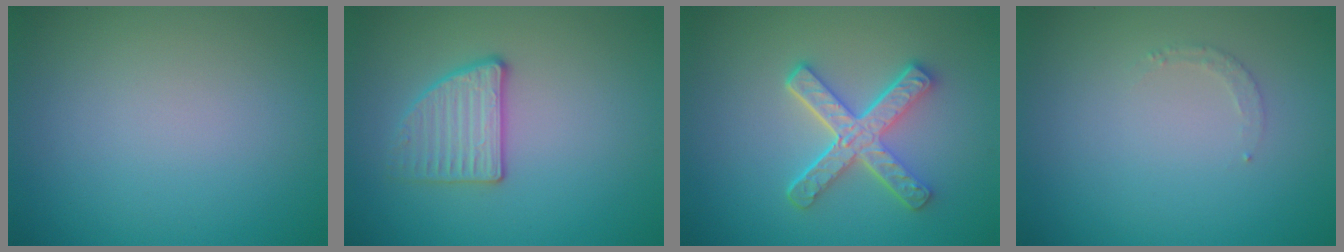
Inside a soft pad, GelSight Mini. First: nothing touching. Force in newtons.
{"total": 2.7, "press": 2.6, "slide": 0.8}
{"total": 4.8, "press": 3.7, "slide": 3.0}
{"total": 0.9, "press": 0.9, "slide": 0.2}